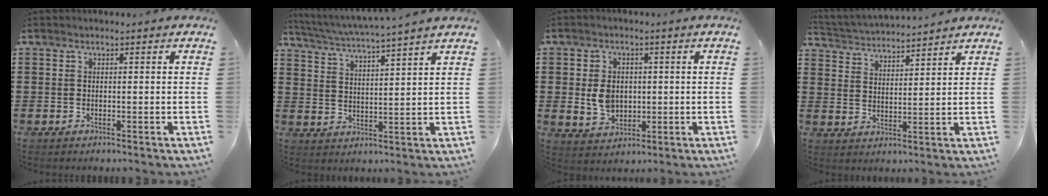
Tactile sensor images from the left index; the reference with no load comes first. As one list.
[{"total": 4.0, "force": [3.6, -0.8, 1.3], "torque": [-0.044, -0.026, 0.058]}, {"total": 4.8, "force": [0.2, 3.7, 3.0], "torque": [-0.050, 0.005, -0.001]}, {"total": 3.3, "force": [3.3, 0.0, -0.1], "torque": [-0.013, -0.019, 0.056]}]